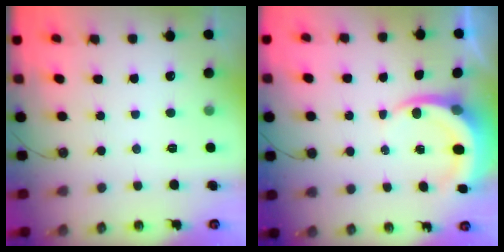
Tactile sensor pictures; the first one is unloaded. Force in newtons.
{"total": 5.5, "press": 5.5, "slide": 0.5}